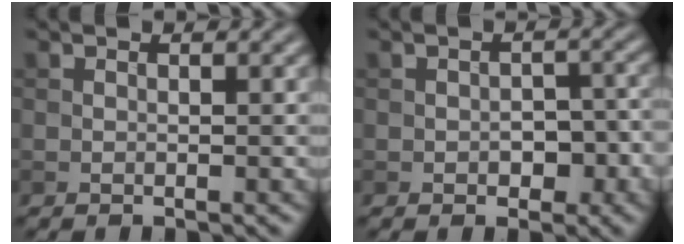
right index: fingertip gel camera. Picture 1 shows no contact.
{"total": 2.7, "force": [-0.8, 1.8, 1.9], "torque": [-0.026, -0.003, -0.008]}